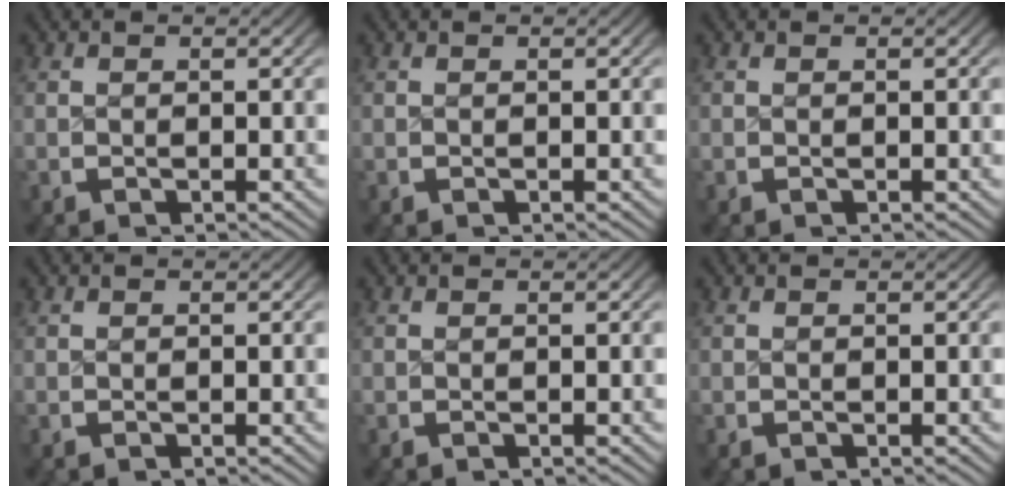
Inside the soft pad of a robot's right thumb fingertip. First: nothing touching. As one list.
[{"total": 0.0}, {"total": 0.0}, {"total": 0.0}, {"total": 0.0}, {"total": 0.0}]